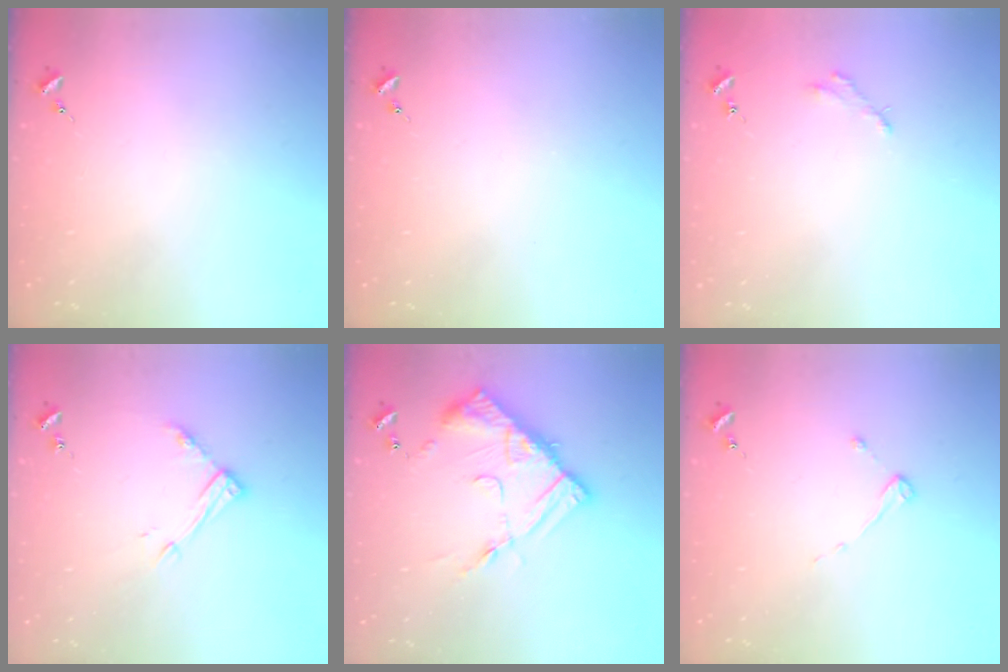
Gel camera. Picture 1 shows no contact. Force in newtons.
{"total": 0.0}
{"total": 2.5, "press": 2.5, "slide": 0.2}
{"total": 11.0, "press": 11.0, "slide": 0.8}
{"total": 14.5, "press": 14.5, "slide": 1.3}
{"total": 2.6, "press": 2.5, "slide": 0.4}